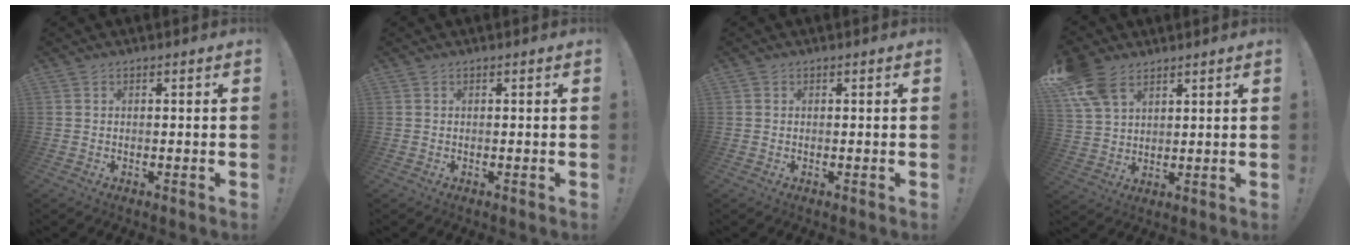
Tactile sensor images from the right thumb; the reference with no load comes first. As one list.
[{"total": 0.0}, {"total": 0.0}, {"total": 10.1, "force": [6.2, 6.1, 5.1], "torque": [-0.098, -0.021, 0.127]}]